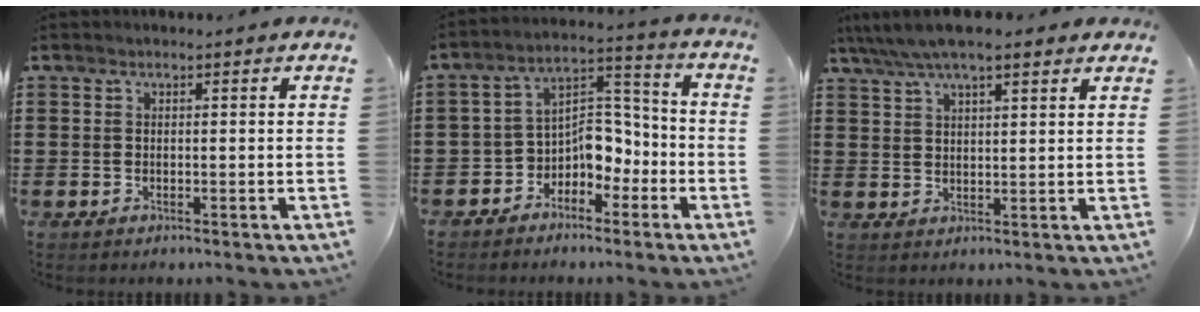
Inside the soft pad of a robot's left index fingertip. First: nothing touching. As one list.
[{"total": 6.1, "force": [-3.8, 4.3, 2.0], "torque": [-0.042, 0.013, -0.077]}, {"total": 5.8, "force": [4.5, 1.4, 3.2], "torque": [-0.073, -0.002, 0.081]}]